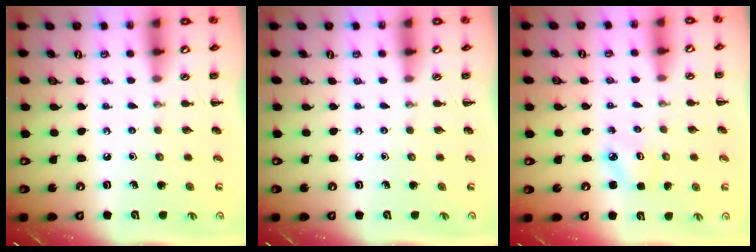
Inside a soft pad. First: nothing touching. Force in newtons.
{"total": 0.0}
{"total": 2.3, "press": 2.2, "slide": 0.6}